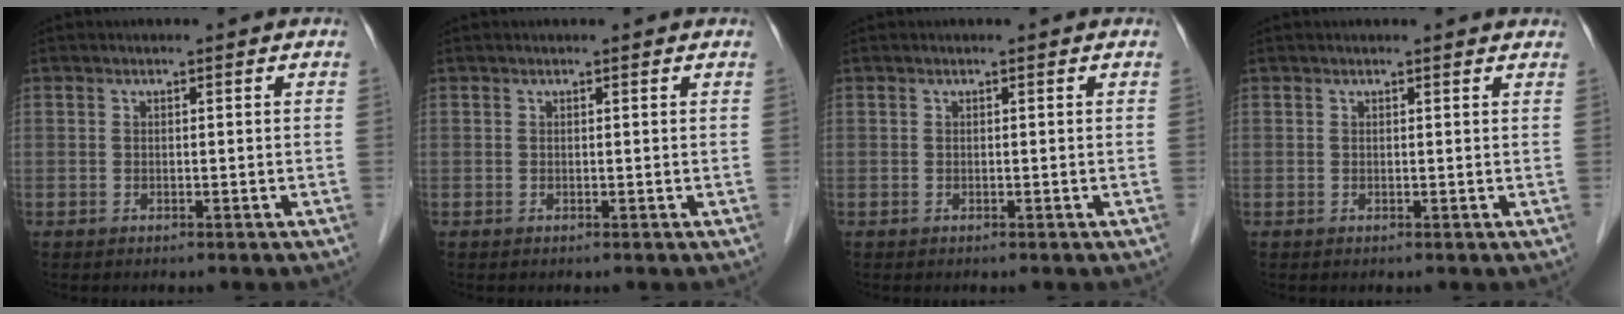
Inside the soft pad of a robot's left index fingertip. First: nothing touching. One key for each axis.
{"total": 0.8, "fx": 0.8, "fy": 0.1, "fz": 0.3, "tx": -0.007, "ty": 0.010, "tz": 0.010}
{"total": 0.0}
{"total": 3.3, "fx": 3.2, "fy": 0.3, "fz": 0.8, "tx": -0.012, "ty": 0.011, "tz": 0.025}